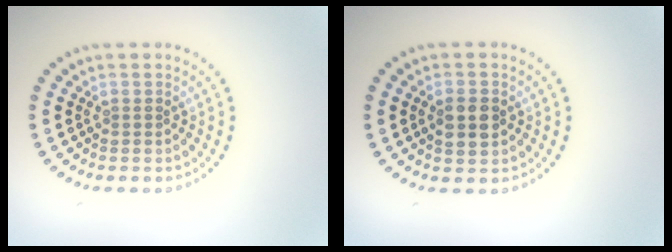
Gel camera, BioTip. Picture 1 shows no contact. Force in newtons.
{"total": 2.5, "press": 2.4, "slide": 0.2}